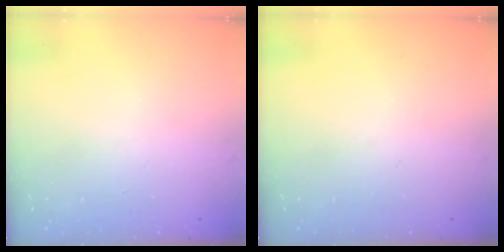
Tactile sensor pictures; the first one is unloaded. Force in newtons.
{"total": 0.0}